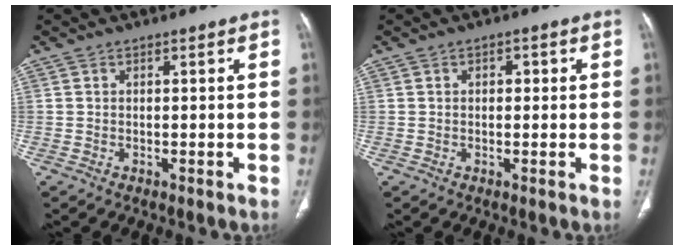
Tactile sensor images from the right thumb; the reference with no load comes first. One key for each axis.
{"total": 1.6, "fx": 0.4, "fy": 1.1, "fz": 1.1, "tx": -0.007, "ty": 0.004, "tz": 0.004}